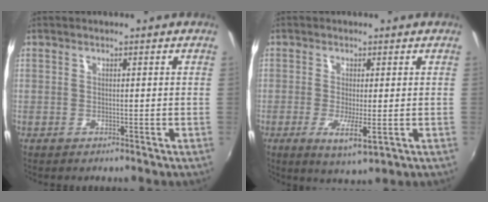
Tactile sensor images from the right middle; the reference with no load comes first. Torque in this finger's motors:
{"motor_torque": [1.07, -1.07, 0.16, 0.08]}